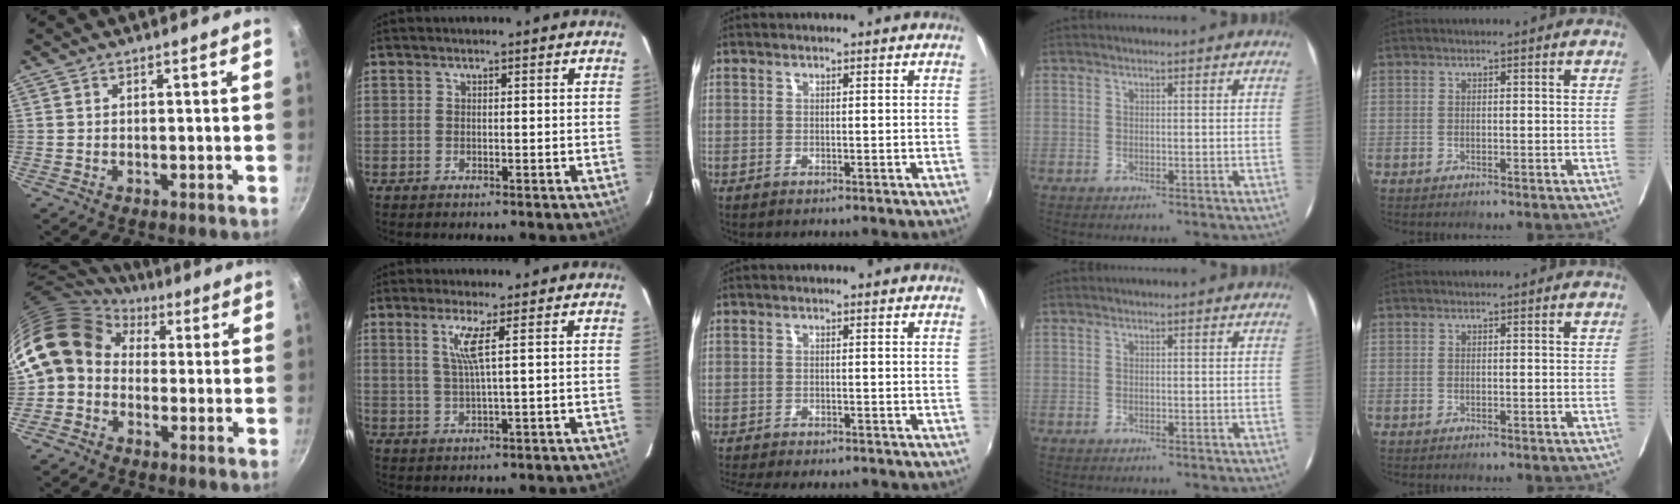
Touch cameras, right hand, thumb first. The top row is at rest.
{"thumb": {"total": 11.5, "force": [2.1, 9.5, 6.2], "torque": [-0.097, 0.020, 0.011]}, "index": {"total": 4.2, "force": [1.6, -0.8, 3.8], "torque": [-0.070, -0.004, 0.034]}, "middle": {"total": 8.9, "force": [-8.0, 1.6, 3.7], "torque": [-0.088, -0.020, -0.120]}}